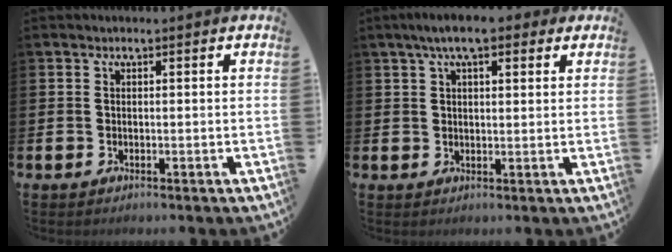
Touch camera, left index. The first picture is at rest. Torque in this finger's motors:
{"motor_torque": [1.72, -0.43, 0.32, 0.06]}